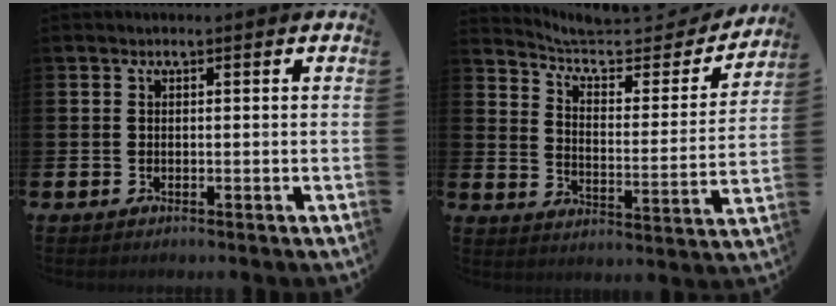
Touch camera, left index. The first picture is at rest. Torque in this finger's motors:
{"motor_torque": [0.94, -1.20, 0.10, 0.03]}